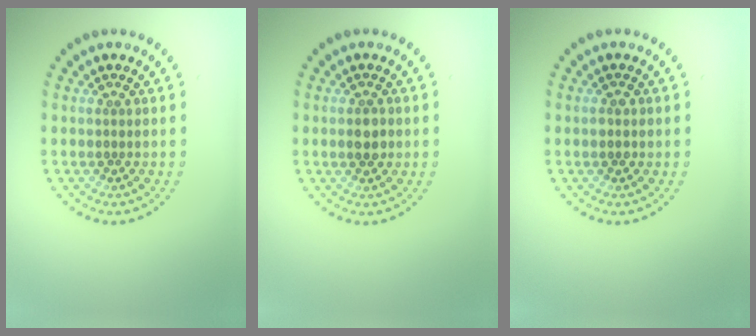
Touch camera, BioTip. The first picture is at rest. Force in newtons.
{"total": 1.8, "press": 1.8, "slide": 0.2}
{"total": 1.3, "press": 1.3, "slide": 0.1}